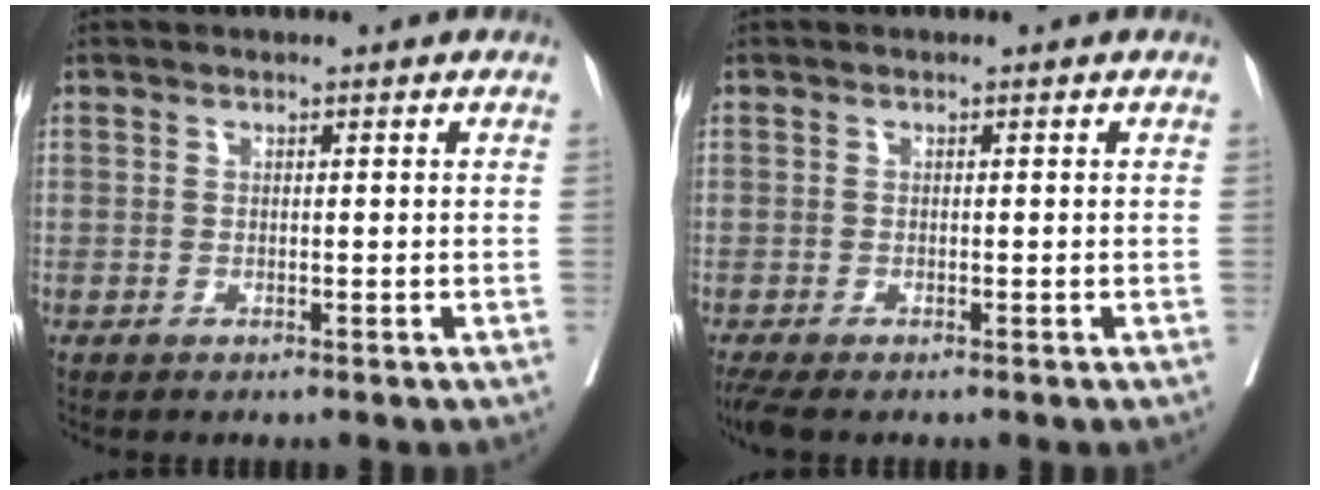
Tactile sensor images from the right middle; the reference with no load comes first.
{"total": 3.1, "force": [-2.5, 0.7, 1.7], "torque": [-0.033, -0.012, -0.043]}